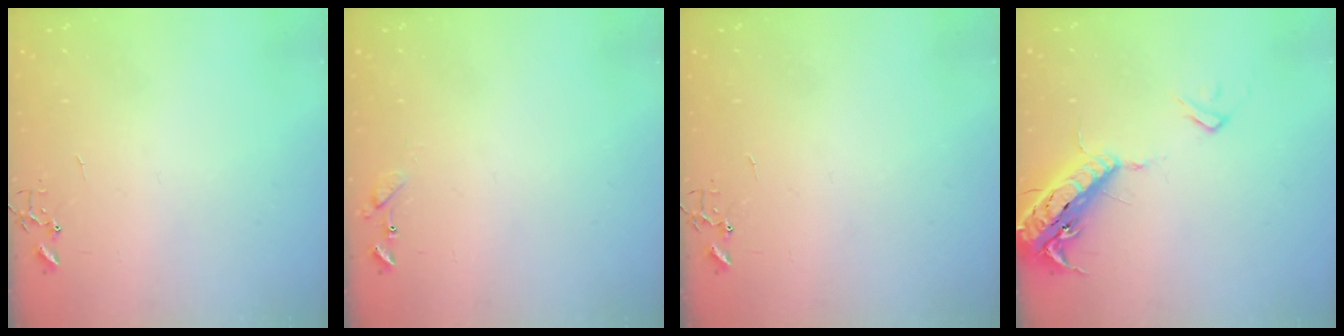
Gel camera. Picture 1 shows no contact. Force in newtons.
{"total": 6.7, "press": 6.6, "slide": 0.8}
{"total": 0.0}
{"total": 18.4, "press": 18.0, "slide": 4.0}